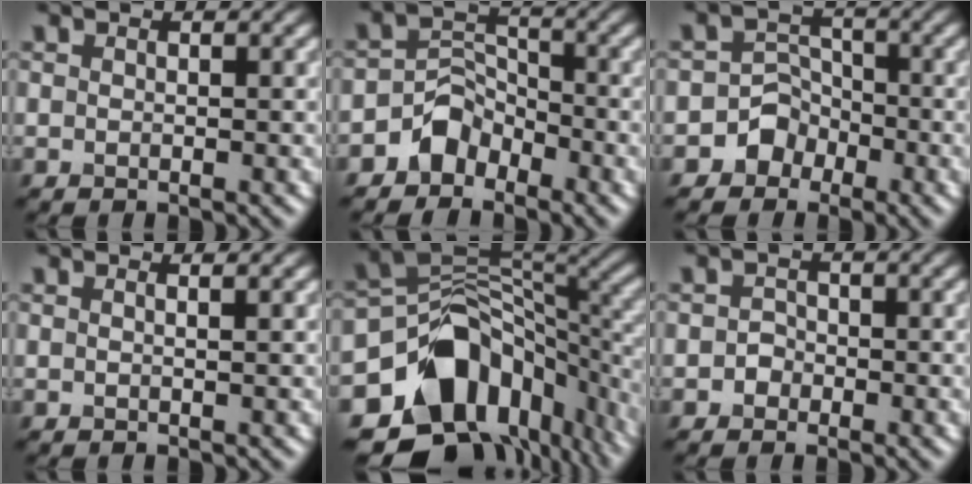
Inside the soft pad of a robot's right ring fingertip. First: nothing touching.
{"total": 3.3, "force": [-2.3, 2.2, 1.0], "torque": [-0.008, 0.011, -0.045]}
{"total": 3.5, "force": [-1.9, 2.9, 0.5], "torque": [0.036, 0.012, -0.047]}
{"total": 1.0, "force": [0.5, 0.4, 0.8], "torque": [-0.006, -0.001, -0.005]}
{"total": 14.9, "force": [-6.7, 10.6, 8.0], "torque": [-0.146, -0.018, -0.094]}
{"total": 1.2, "force": [-0.5, 1.0, 0.3], "torque": [0.001, 0.001, -0.010]}